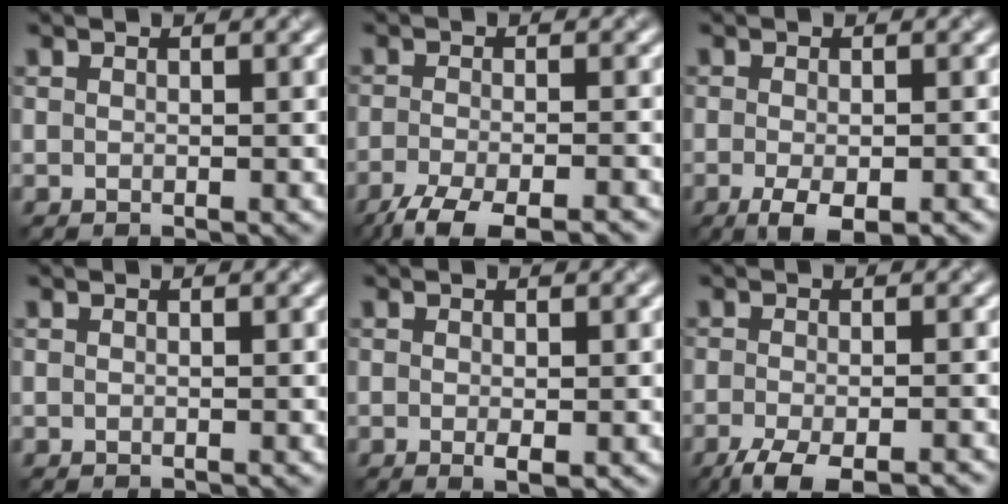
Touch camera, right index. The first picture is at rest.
{"total": 6.1, "force": [-4.7, 1.3, 3.7], "torque": [-0.061, -0.011, -0.085]}
{"total": 3.8, "force": [-1.9, 1.4, 3.0], "torque": [-0.051, -0.010, -0.025]}
{"total": 0.0}
{"total": 1.2, "force": [-0.2, 0.3, 1.1], "torque": [-0.018, -0.007, -0.002]}
{"total": 5.2, "force": [-3.6, 1.3, 3.5], "torque": [-0.060, -0.009, -0.065]}